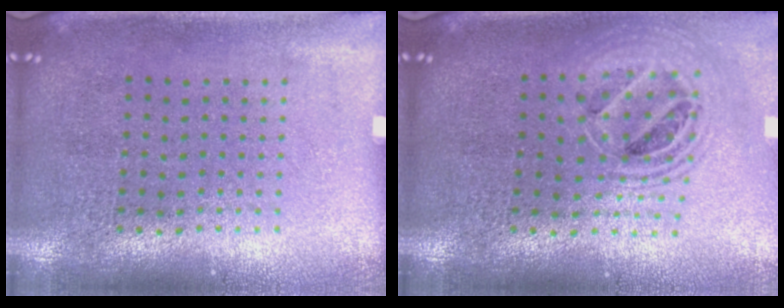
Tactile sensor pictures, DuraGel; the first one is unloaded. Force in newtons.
{"total": 1.8, "press": 1.5, "slide": 1.1}